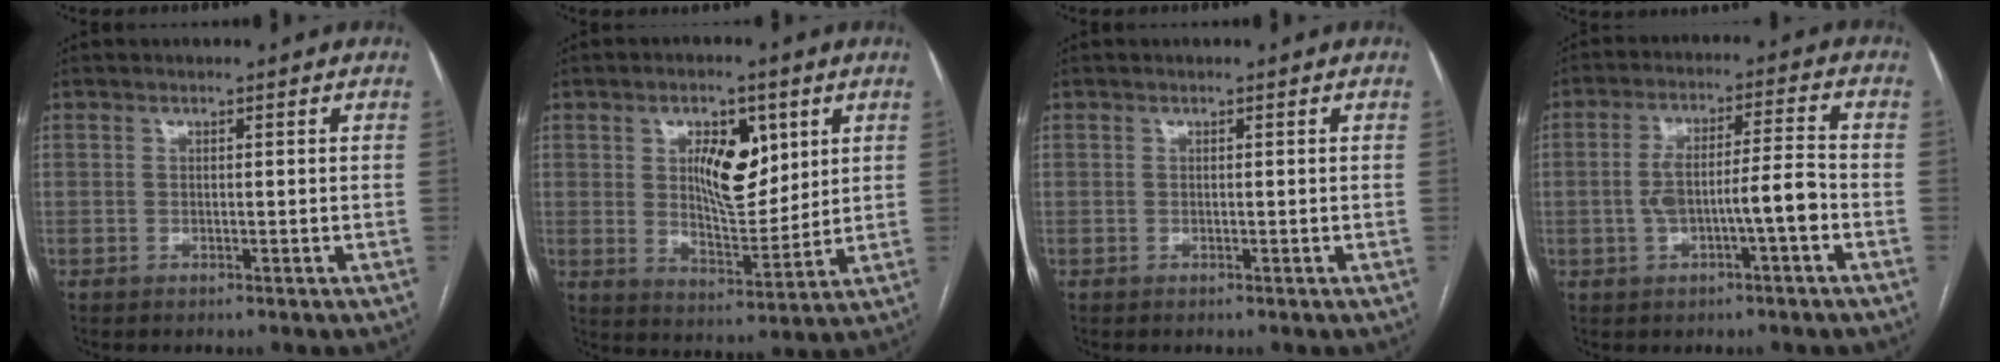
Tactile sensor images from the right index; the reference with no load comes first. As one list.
[{"total": 9.8, "force": [3.4, 4.4, 8.1], "torque": [-0.128, 0.005, 0.064]}, {"total": 0.0}, {"total": 8.2, "force": [-2.2, 1.1, 7.8], "torque": [-0.144, 0.026, -0.033]}]